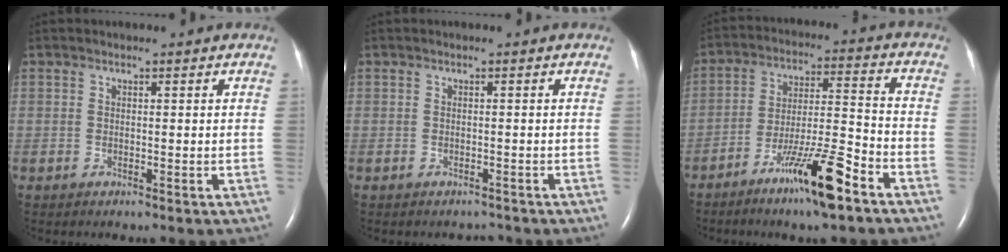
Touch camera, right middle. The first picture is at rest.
{"total": 1.1, "force": [-1.0, 0.5, -0.1], "torque": [0.000, 0.000, -0.013]}
{"total": 11.9, "force": [-7.6, 0.6, 9.2], "torque": [-0.162, -0.010, -0.136]}